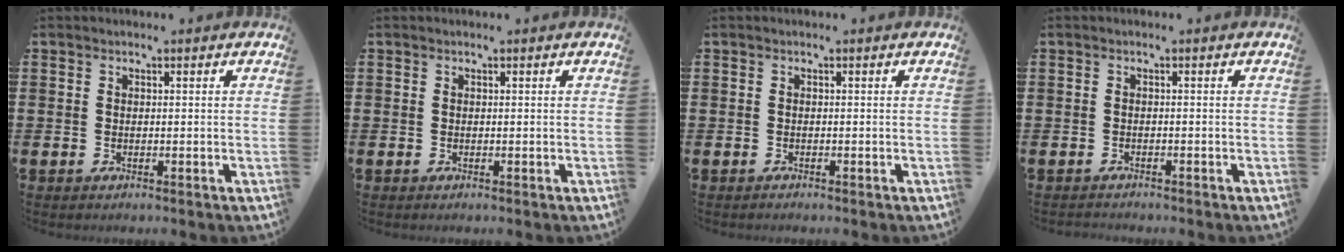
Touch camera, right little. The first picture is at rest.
{"total": 0.0}
{"total": 0.0}
{"total": 0.5, "force": [-0.5, 0.1, -0.1], "torque": [-0.001, -0.002, -0.011]}